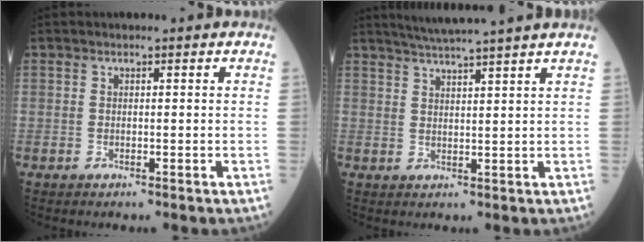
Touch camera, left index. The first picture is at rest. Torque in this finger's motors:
{"motor_torque": [0.82, -1.32, -0.03, 0.07]}